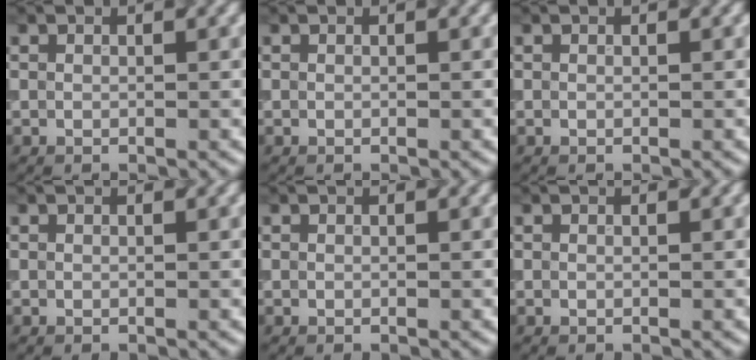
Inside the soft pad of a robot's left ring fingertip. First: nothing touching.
{"total": 0.0}
{"total": 0.0}
{"total": 0.0}
{"total": 0.0}
{"total": 0.0}